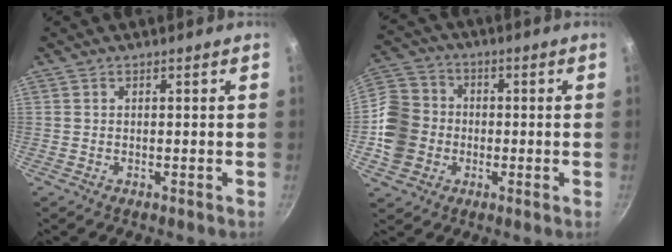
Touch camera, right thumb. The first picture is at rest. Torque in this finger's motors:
{"motor_torque": [0.46, 0.33, 0.70, -0.42, 0.28]}